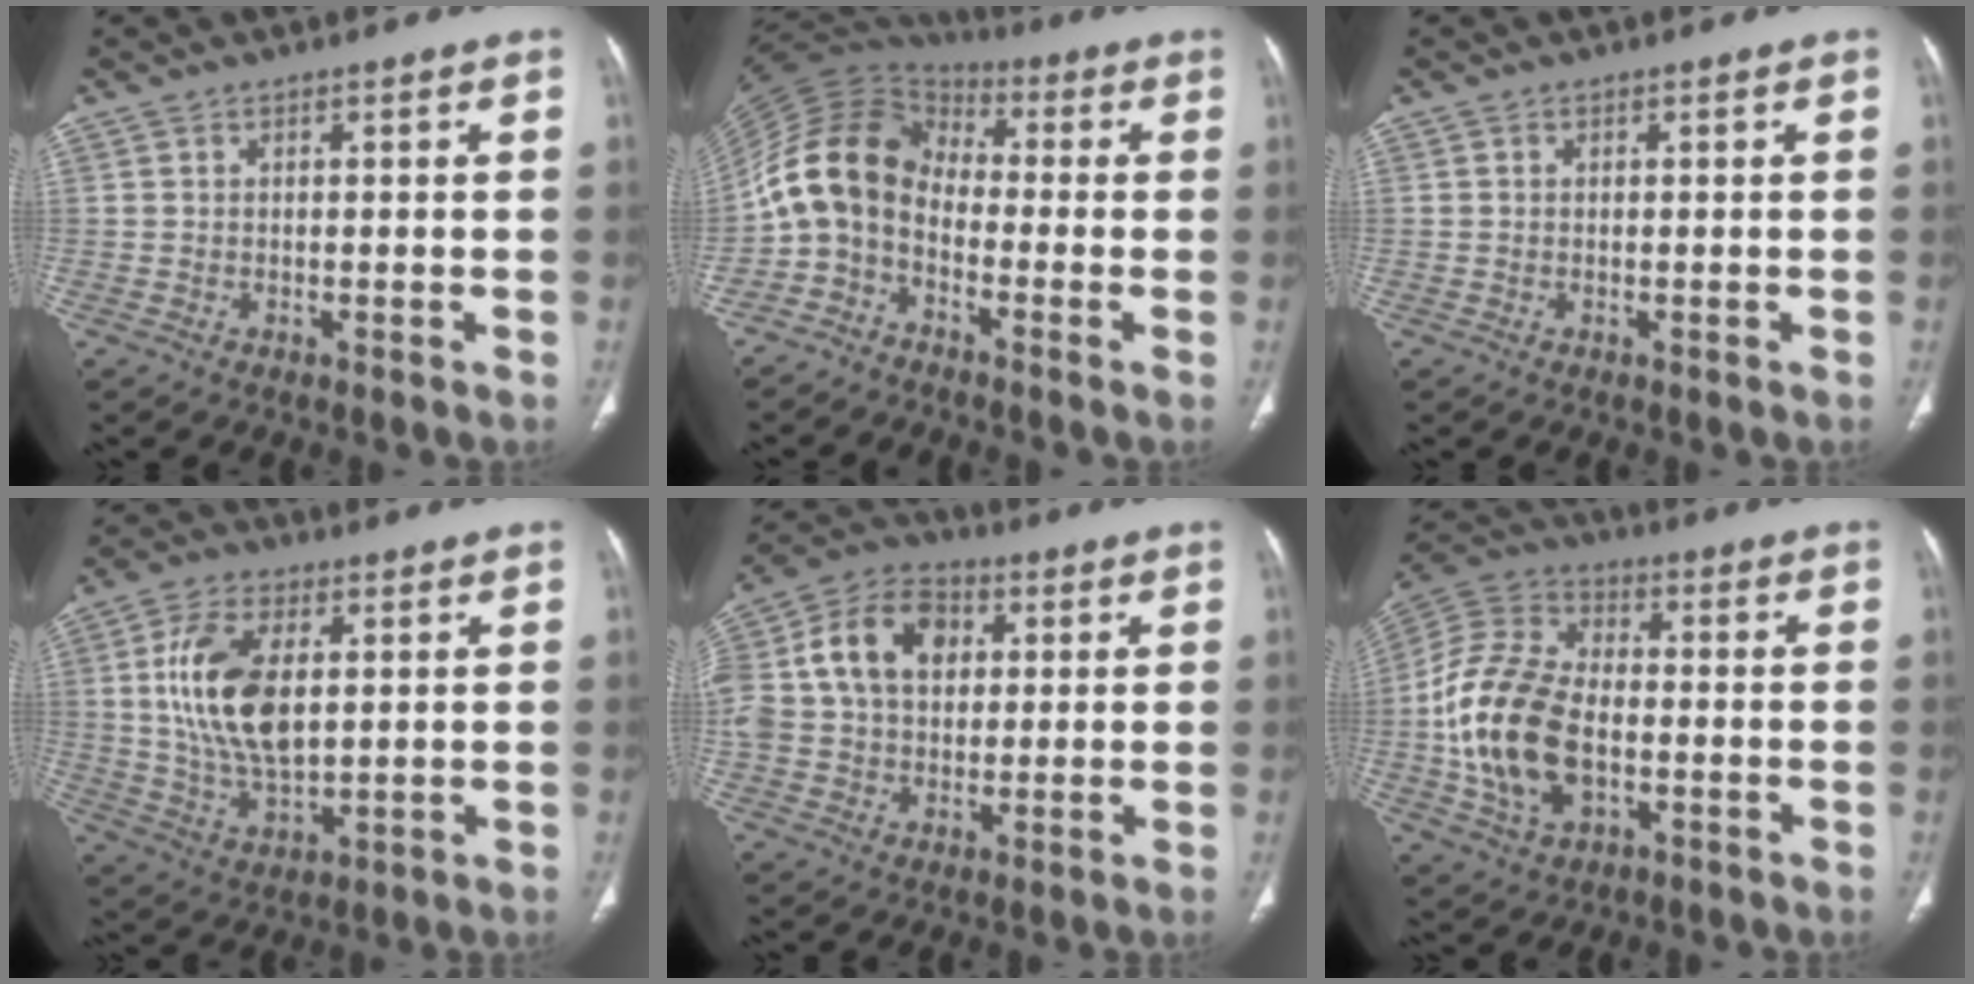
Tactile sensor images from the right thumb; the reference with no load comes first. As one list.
[{"total": 11.6, "force": [-3.3, 8.1, 7.6], "torque": [-0.141, 0.068, -0.083]}, {"total": 0.0}, {"total": 14.8, "force": [2.5, 7.9, 12.2], "torque": [-0.227, -0.010, 0.052]}, {"total": 17.5, "force": [3.2, 12.9, 11.4], "torque": [-0.214, 0.025, 0.052]}, {"total": 18.8, "force": [-3.0, 11.7, 14.3], "torque": [-0.284, 0.021, -0.055]}]